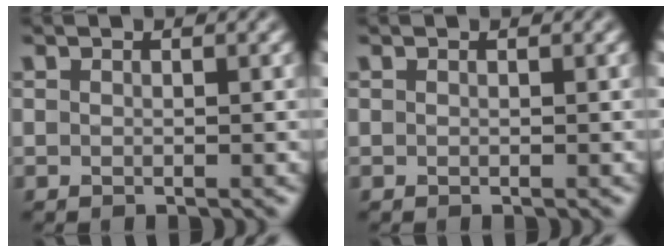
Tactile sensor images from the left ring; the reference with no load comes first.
{"total": 0.0}